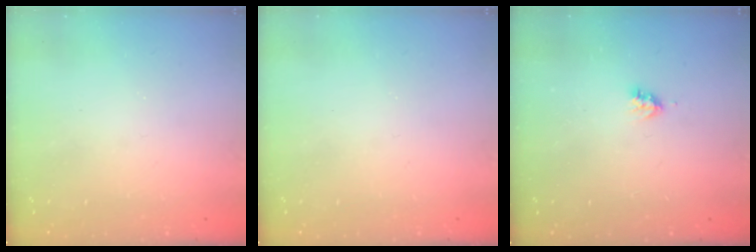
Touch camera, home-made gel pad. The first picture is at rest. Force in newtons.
{"total": 0.0}
{"total": 3.6, "press": 3.6, "slide": 0.5}